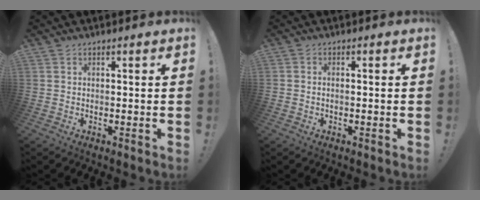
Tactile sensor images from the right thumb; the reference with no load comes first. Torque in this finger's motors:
{"motor_torque": [-0.12, -0.11, 0.01, -0.03, 0.01]}